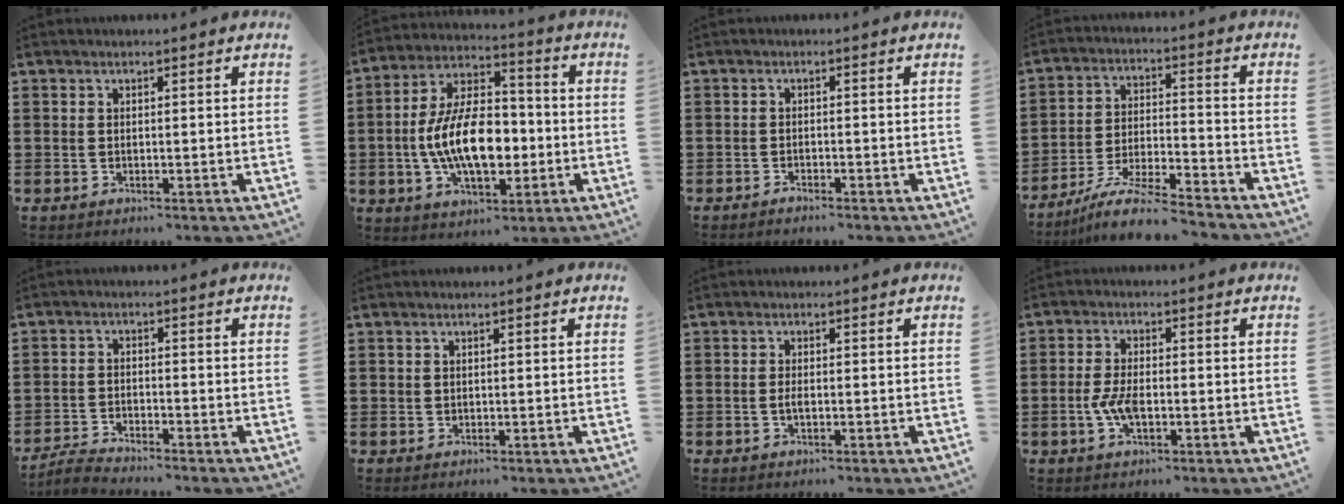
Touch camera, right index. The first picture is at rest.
{"total": 12.9, "force": [-2.0, 7.0, 10.7], "torque": [-0.224, 0.003, -0.040]}
{"total": 0.9, "force": [-0.8, 0.1, 0.2], "torque": [-0.007, -0.002, -0.017]}
{"total": 8.9, "force": [-8.0, 0.5, 3.9], "torque": [-0.079, 0.006, -0.157]}
{"total": 2.9, "force": [-2.9, 0.1, 0.4], "torque": [-0.018, 0.002, -0.063]}
{"total": 0.5, "force": [0.2, 0.5, 0.0], "torque": [-0.002, 0.004, 0.005]}
{"total": 1.4, "force": [-0.4, 0.4, 1.3], "torque": [-0.024, 0.000, -0.006]}
{"total": 4.3, "force": [-1.2, 1.6, 3.8], "torque": [-0.089, -0.007, -0.023]}